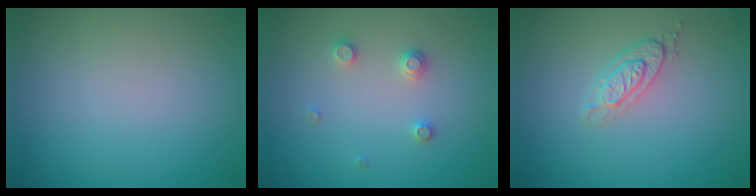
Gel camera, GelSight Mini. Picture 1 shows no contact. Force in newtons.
{"total": 1.5, "press": 1.5, "slide": 0.2}
{"total": 2.1, "press": 1.9, "slide": 0.8}